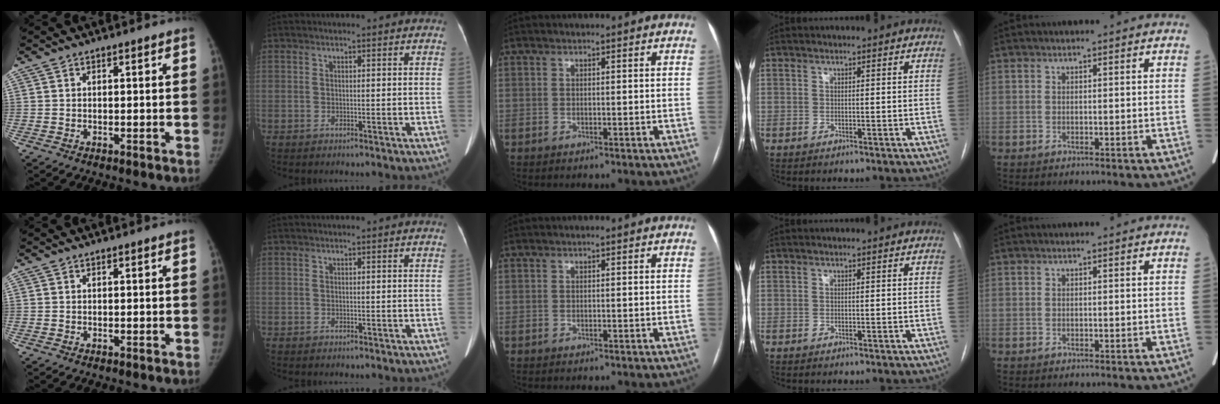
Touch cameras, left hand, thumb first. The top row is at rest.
{}